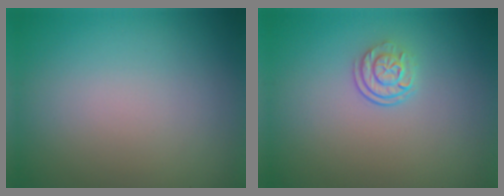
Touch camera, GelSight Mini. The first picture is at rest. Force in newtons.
{"total": 2.3, "press": 1.7, "slide": 1.5}